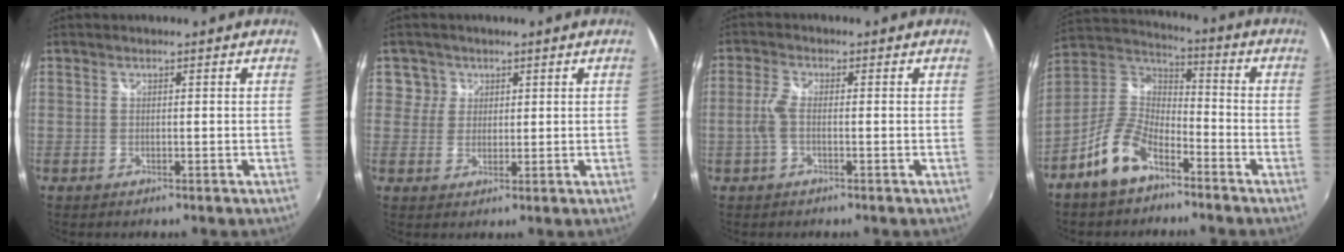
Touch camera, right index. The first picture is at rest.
{"total": 3.6, "force": [1.3, 3.4, 0.1], "torque": [0.020, 0.016, 0.019]}
{"total": 3.4, "force": [-0.7, 1.0, 3.1], "torque": [-0.075, 0.004, -0.014]}
{"total": 11.9, "force": [-7.1, 6.1, 7.3], "torque": [-0.163, 0.013, -0.139]}